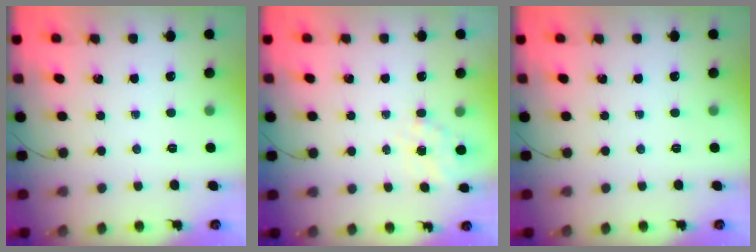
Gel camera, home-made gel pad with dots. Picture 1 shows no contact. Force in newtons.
{"total": 4.7, "press": 4.5, "slide": 1.3}
{"total": 0.0}